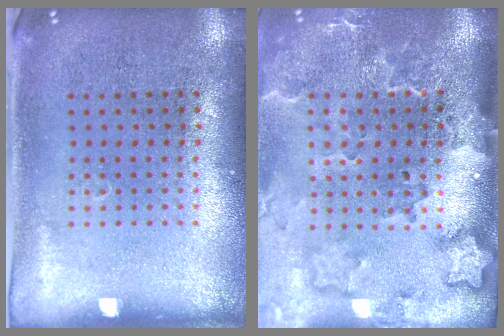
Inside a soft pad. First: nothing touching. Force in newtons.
{"total": 3.0, "press": 2.3, "slide": 1.9}